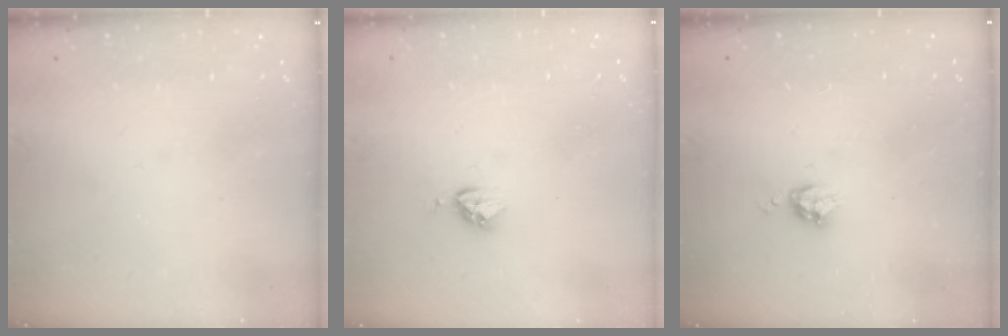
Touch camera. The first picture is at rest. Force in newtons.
{"total": 4.0, "press": 4.0, "slide": 0.4}
{"total": 4.4, "press": 4.4, "slide": 0.6}